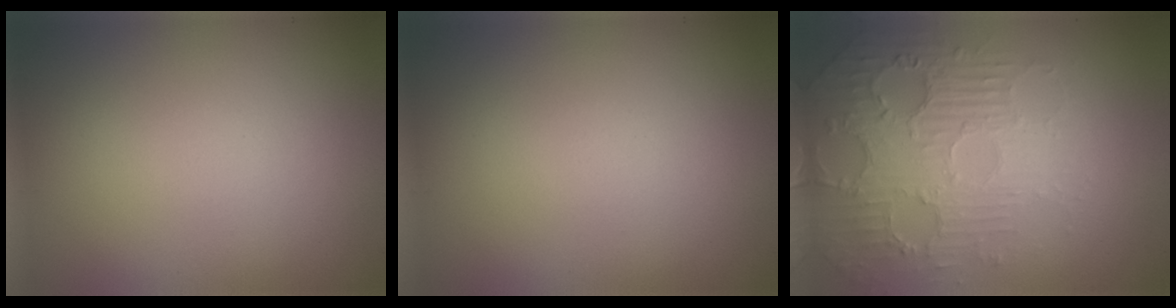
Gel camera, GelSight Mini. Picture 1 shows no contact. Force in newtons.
{"total": 0.0}
{"total": 4.2, "press": 3.7, "slide": 1.9}